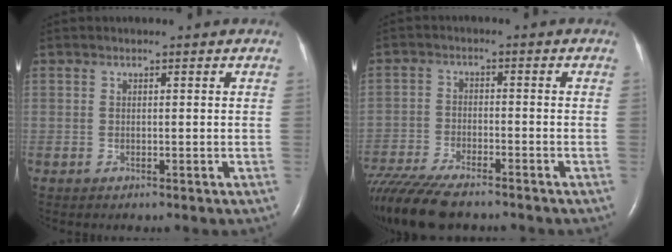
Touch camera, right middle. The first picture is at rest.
{"total": 12.4, "force": [-10.4, 2.3, 6.3], "torque": [-0.116, -0.029, -0.172]}